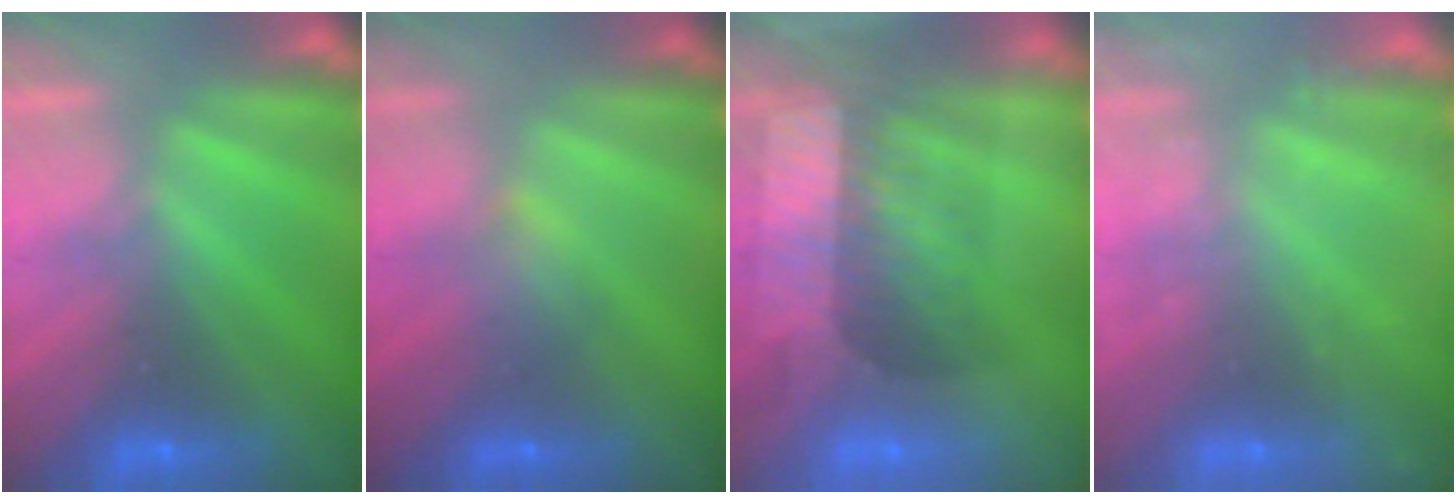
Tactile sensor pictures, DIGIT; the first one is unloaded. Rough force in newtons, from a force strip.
{"total": 2.7}
{"total": 3.3}
{"total": 2.3}